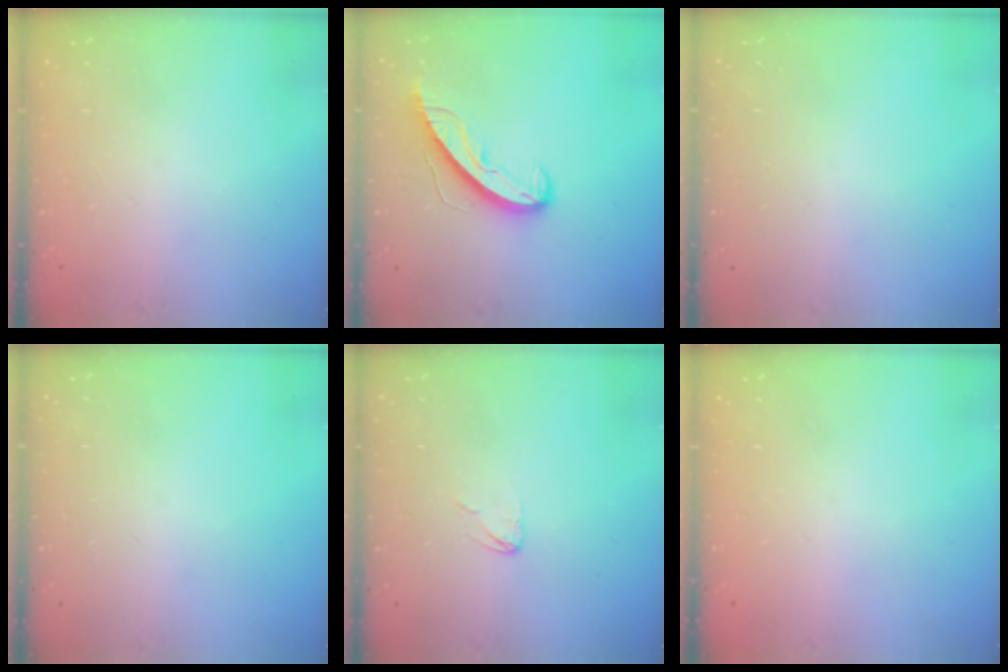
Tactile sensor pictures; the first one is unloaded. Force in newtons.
{"total": 8.7, "press": 8.7, "slide": 0.9}
{"total": 0.0}
{"total": 0.0}
{"total": 2.7, "press": 2.7, "slide": 0.2}
{"total": 0.0}